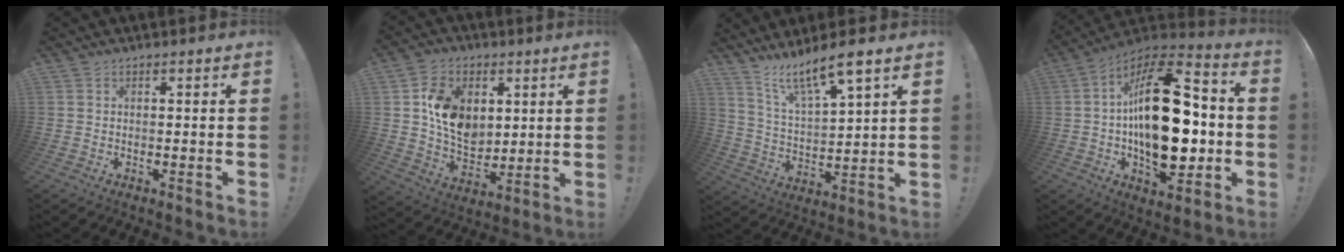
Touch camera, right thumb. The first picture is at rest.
{"total": 13.5, "force": [4.1, 10.6, 7.2], "torque": [-0.124, -0.013, 0.084]}
{"total": 10.9, "force": [9.0, 0.9, 6.0], "torque": [-0.108, -0.067, 0.153]}
{"total": 28.7, "force": [-0.6, 14.8, 24.6], "torque": [-0.412, 0.013, -0.004]}